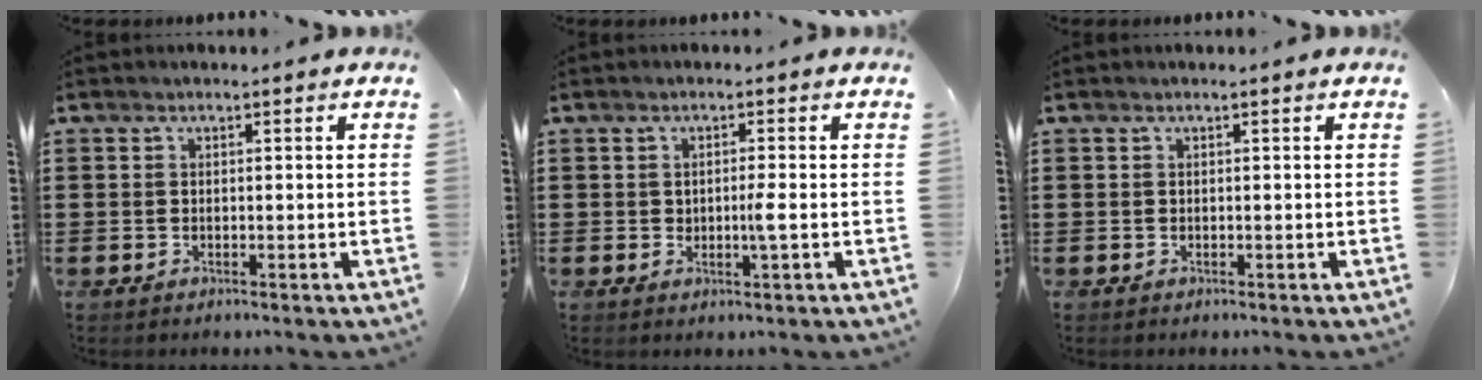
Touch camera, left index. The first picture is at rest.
{"total": 2.2, "force": [-0.2, 0.0, 2.2], "torque": [-0.040, -0.005, -0.005]}
{"total": 0.0}